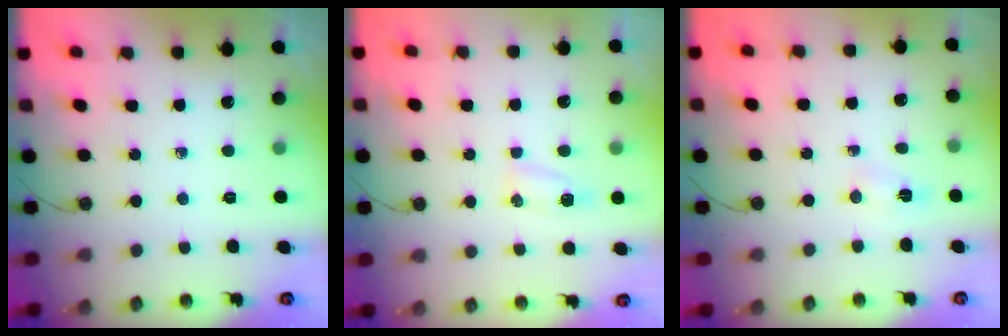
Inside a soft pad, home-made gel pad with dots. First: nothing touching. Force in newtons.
{"total": 4.9, "press": 4.9, "slide": 0.5}
{"total": 2.9, "press": 2.9, "slide": 0.4}